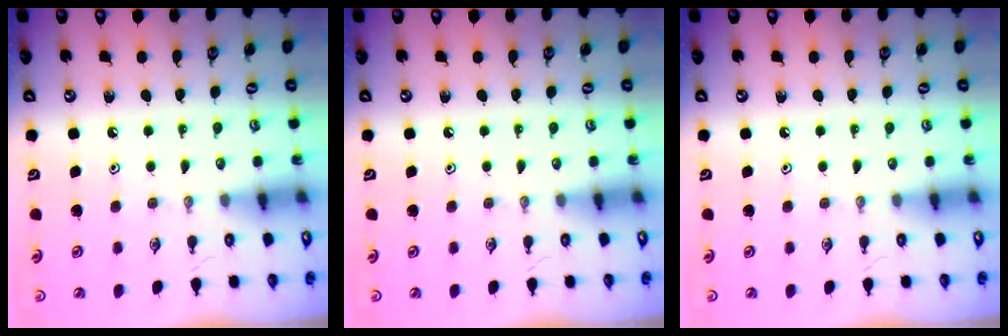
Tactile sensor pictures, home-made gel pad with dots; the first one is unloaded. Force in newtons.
{"total": 0.0}
{"total": 0.0}